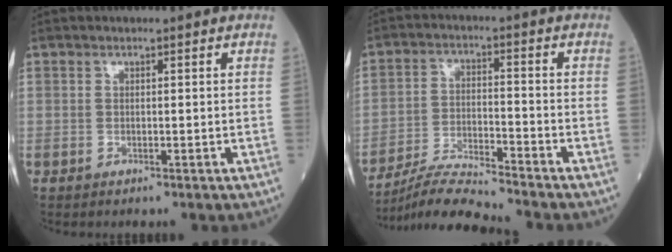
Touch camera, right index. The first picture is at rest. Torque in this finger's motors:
{"motor_torque": [-0.20, -0.29, 0.08, 0.02]}